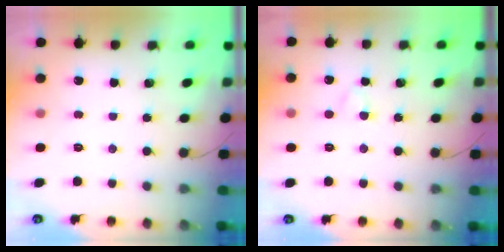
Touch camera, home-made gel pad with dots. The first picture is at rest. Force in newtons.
{"total": 2.0, "press": 1.8, "slide": 0.9}